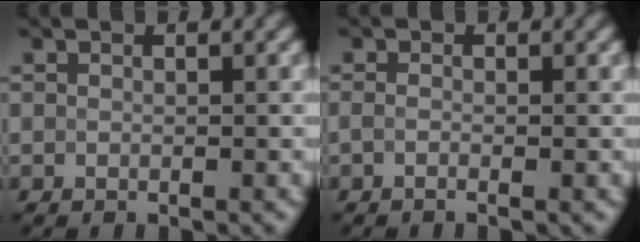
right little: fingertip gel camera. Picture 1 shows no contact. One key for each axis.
{"total": 1.3, "fx": -0.8, "fy": 0.3, "fz": 0.9, "tx": -0.008, "ty": -0.004, "tz": -0.011}